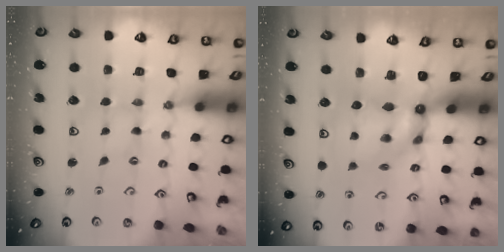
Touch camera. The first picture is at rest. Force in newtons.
{"total": 7.3, "press": 7.3, "slide": 0.4}